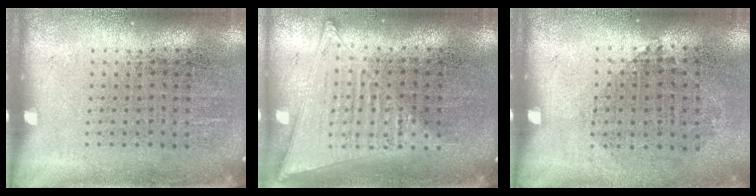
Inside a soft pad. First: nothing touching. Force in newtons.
{"total": 1.4, "press": 1.4, "slide": 0.1}
{"total": 0.9, "press": 0.8, "slide": 0.5}